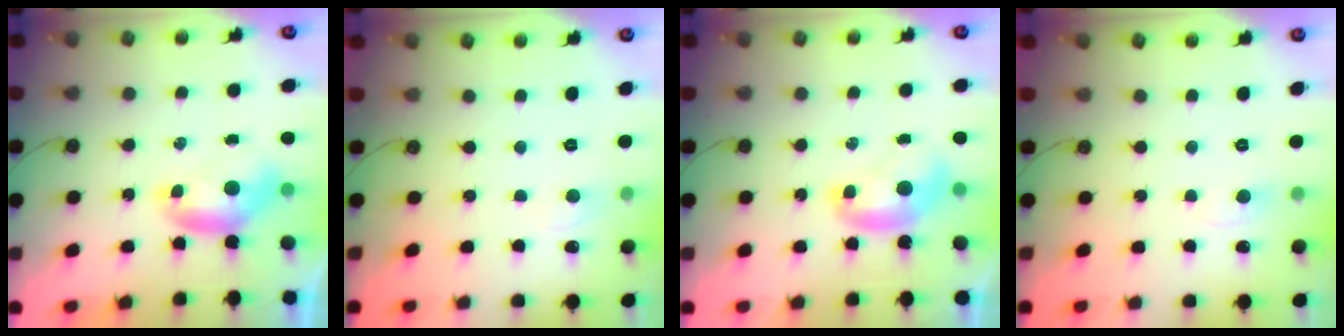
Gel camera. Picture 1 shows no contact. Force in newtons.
{"total": 0.8, "press": 0.5, "slide": 0.6}
{"total": 1.4, "press": 1.4, "slide": 0.3}
{"total": 0.9, "press": 0.4, "slide": 0.8}